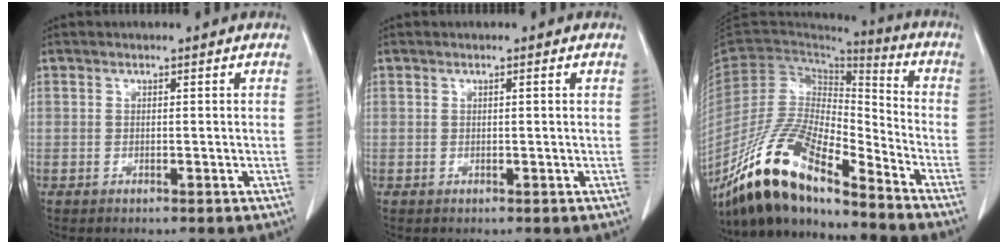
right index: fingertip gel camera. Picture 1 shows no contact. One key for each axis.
{"total": 0.5, "fx": 0.2, "fy": -0.1, "fz": 0.5, "tx": -0.009, "ty": 0.001, "tz": 0.003}
{"total": 17.4, "fx": -13.9, "fy": 4.0, "fz": 9.6, "tx": -0.183, "ty": 0.002, "tz": -0.261}